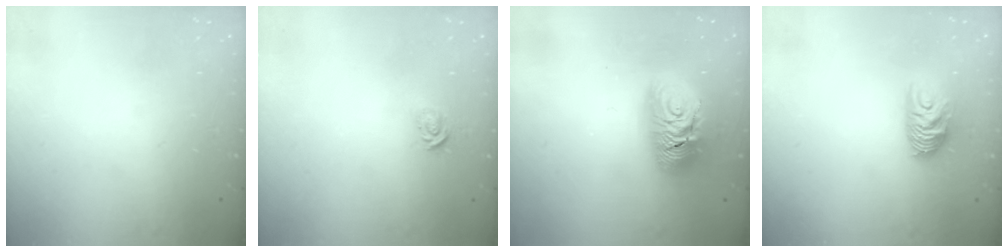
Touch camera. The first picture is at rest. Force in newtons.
{"total": 2.8, "press": 2.8, "slide": 0.2}
{"total": 11.7, "press": 11.6, "slide": 1.1}
{"total": 9.0, "press": 9.0, "slide": 0.6}